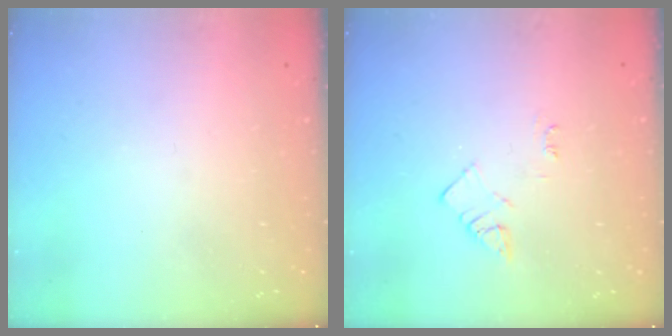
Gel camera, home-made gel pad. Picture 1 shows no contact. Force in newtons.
{"total": 4.1, "press": 4.1, "slide": 0.7}